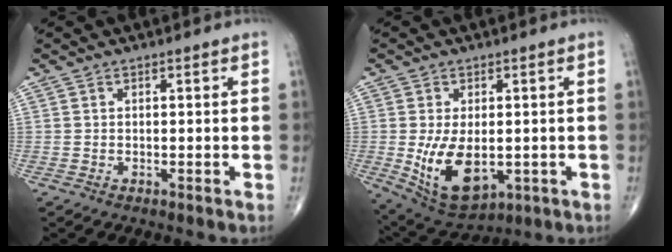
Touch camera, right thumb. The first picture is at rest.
{"total": 12.3, "force": [-1.9, 7.0, 10.0], "torque": [-0.164, -0.014, -0.010]}